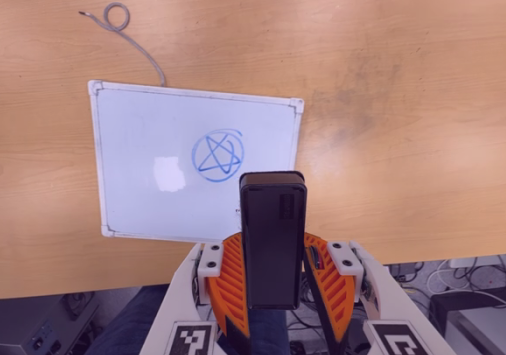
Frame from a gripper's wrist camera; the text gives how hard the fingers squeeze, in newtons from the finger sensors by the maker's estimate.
{"total": 5.2, "left": 4.5, "right": 5.9}